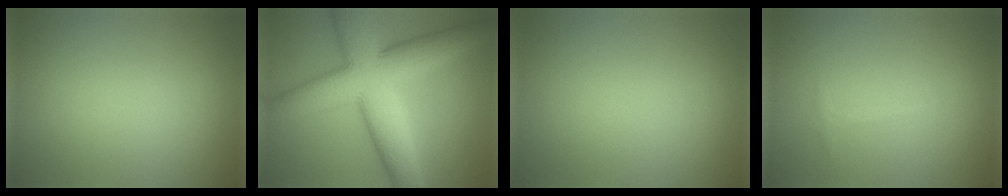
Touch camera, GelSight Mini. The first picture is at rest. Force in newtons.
{"total": 11.3, "press": 11.3, "slide": 0.2}
{"total": 0.0}
{"total": 0.6, "press": 0.6, "slide": 0.1}